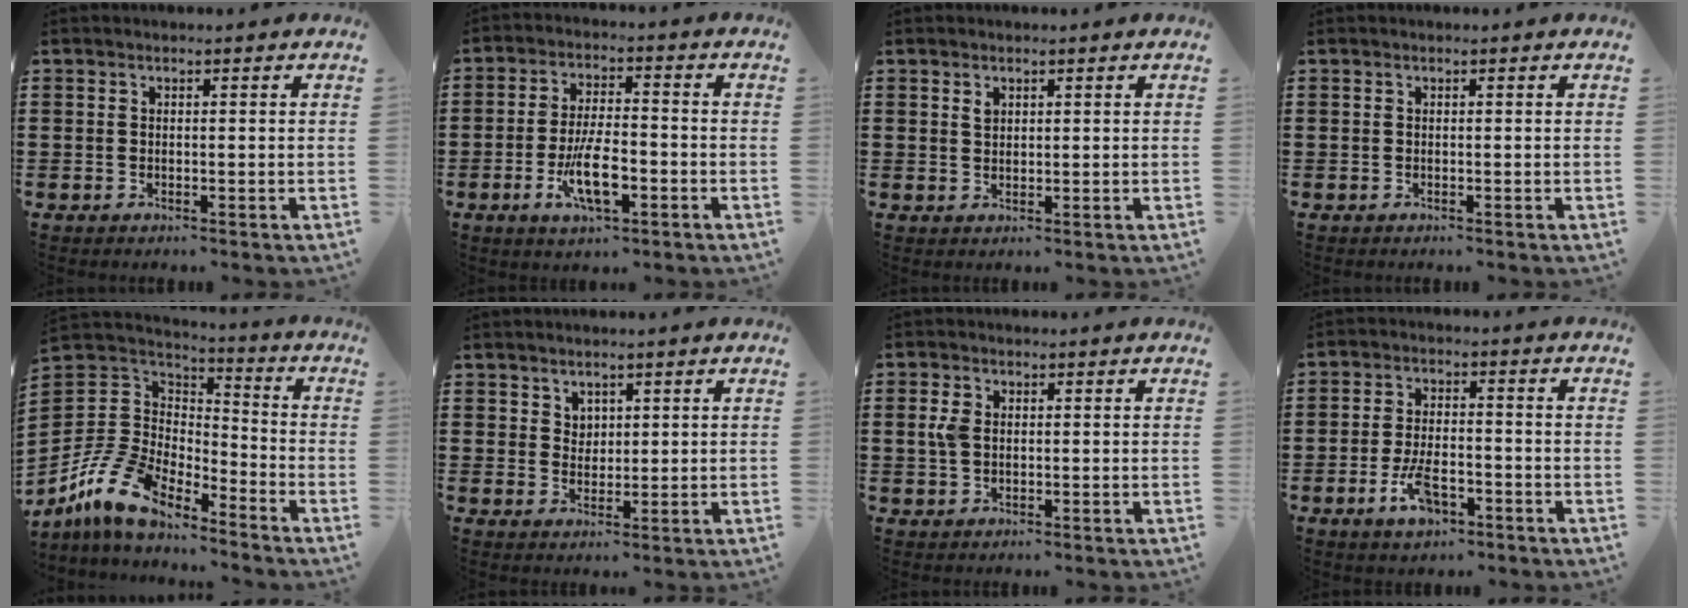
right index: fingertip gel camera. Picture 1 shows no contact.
{"total": 8.2, "force": [-2.8, 3.0, 7.1], "torque": [-0.147, -0.008, -0.052]}
{"total": 1.4, "force": [0.9, 0.9, 0.7], "torque": [-0.008, 0.000, 0.015]}
{"total": 0.0}
{"total": 12.0, "force": [-9.1, 5.5, 5.5], "torque": [-0.150, 0.019, -0.186]}
{"total": 2.4, "force": [1.6, 1.7, 0.2], "torque": [-0.011, 0.008, 0.031]}
{"total": 3.1, "force": [0.5, 2.0, 2.3], "torque": [-0.064, 0.003, 0.003]}
{"total": 5.6, "force": [-2.7, 2.5, 4.2], "torque": [-0.096, 0.000, -0.055]}